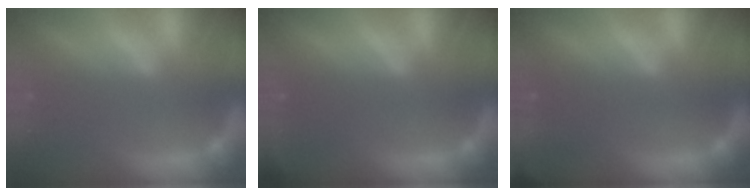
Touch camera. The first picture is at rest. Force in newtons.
{"total": 1.9}
{"total": 7.0}